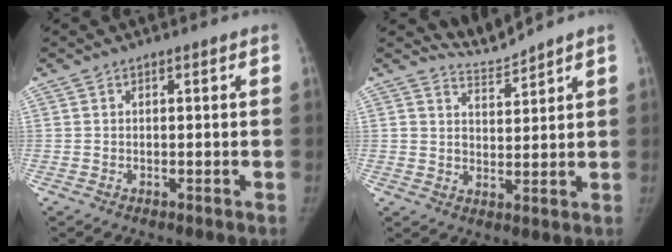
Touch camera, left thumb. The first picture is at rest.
{"total": 4.1, "force": [4.0, -0.6, -1.0], "torque": [0.026, -0.035, 0.081]}